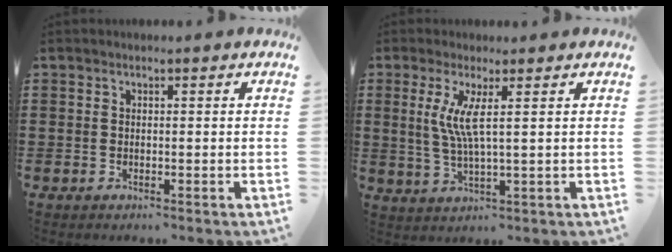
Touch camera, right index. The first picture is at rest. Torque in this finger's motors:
{"motor_torque": [0.27, -0.18, 0.48, 0.20]}